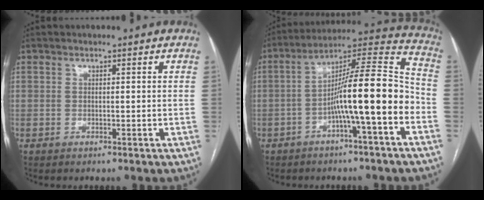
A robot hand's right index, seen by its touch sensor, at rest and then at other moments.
{"total": 14.8, "force": [-4.4, 0.6, 14.1], "torque": [-0.224, 0.032, -0.071]}